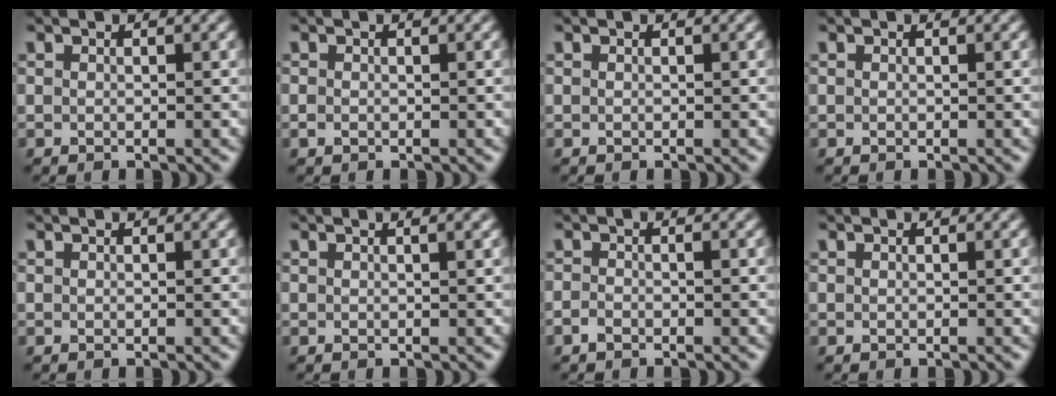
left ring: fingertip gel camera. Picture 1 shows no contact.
{"total": 0.6, "force": [-0.3, 0.5, 0.3], "torque": [-0.006, -0.006, -0.003]}
{"total": 0.0}
{"total": 0.0}
{"total": 0.0}
{"total": 1.2, "force": [0.5, 0.4, 1.0], "torque": [-0.011, 0.003, 0.006]}
{"total": 1.1, "force": [-0.8, 0.4, 0.5], "torque": [-0.011, 0.000, -0.016]}
{"total": 0.0}